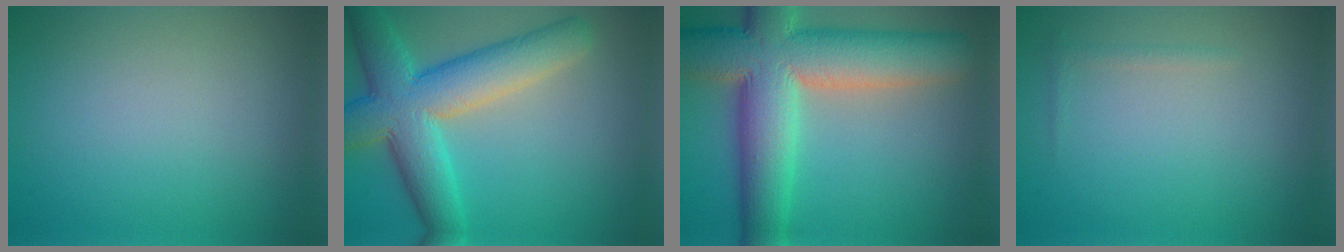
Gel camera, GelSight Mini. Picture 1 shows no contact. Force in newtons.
{"total": 9.1, "press": 9.1, "slide": 0.3}
{"total": 13.3, "press": 13.3, "slide": 0.8}
{"total": 0.7, "press": 0.7, "slide": 0.0}